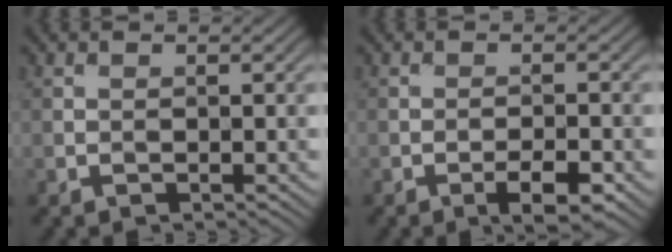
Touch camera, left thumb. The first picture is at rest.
{"total": 3.7, "force": [-2.0, 1.0, 2.9], "torque": [-0.048, 0.003, -0.031]}